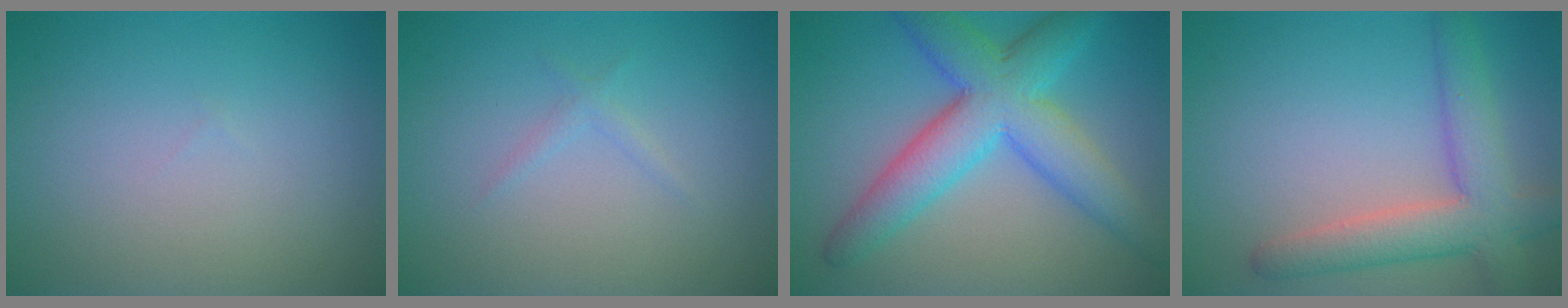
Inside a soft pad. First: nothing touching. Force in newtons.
{"total": 0.9, "press": 0.9, "slide": 0.1}
{"total": 7.9, "press": 7.9, "slide": 0.1}
{"total": 5.6, "press": 5.6, "slide": 0.4}